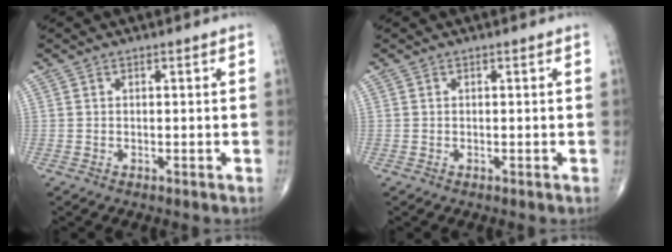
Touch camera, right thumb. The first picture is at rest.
{"total": 0.0}